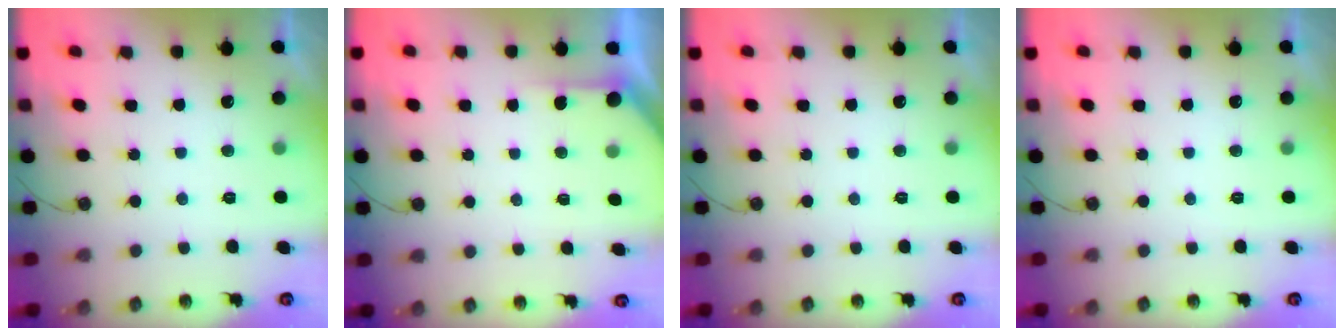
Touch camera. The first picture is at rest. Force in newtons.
{"total": 2.3, "press": 2.3, "slide": 0.2}
{"total": 0.0}
{"total": 0.0}